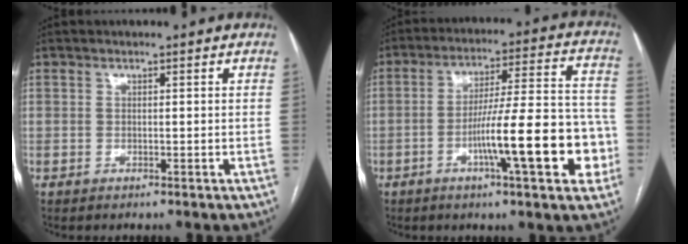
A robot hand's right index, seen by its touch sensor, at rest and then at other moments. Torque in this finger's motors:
{"motor_torque": [0.61, -0.04, 0.43, 0.21]}